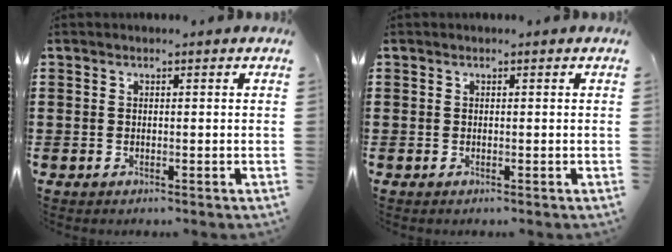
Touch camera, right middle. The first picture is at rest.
{"total": 0.0}